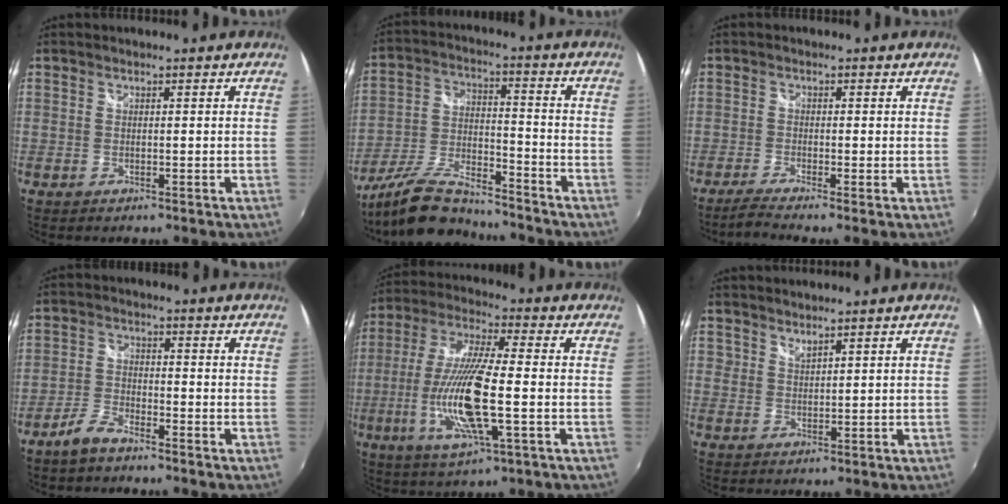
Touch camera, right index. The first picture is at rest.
{"total": 13.9, "force": [-12.2, 3.1, 6.0], "torque": [-0.136, -0.010, -0.225]}
{"total": 2.7, "force": [-2.1, -0.6, 1.7], "torque": [-0.048, -0.009, -0.051]}
{"total": 4.3, "force": [-3.6, 1.3, 1.9], "torque": [-0.056, 0.004, -0.075]}
{"total": 16.4, "force": [-3.7, 3.2, 15.6], "torque": [-0.318, -0.017, -0.068]}
{"total": 1.8, "force": [1.7, 0.5, 0.4], "torque": [-0.004, 0.002, 0.030]}